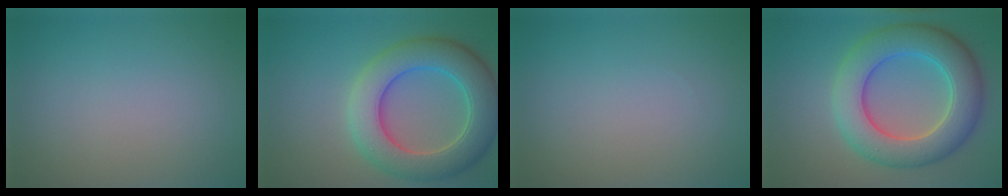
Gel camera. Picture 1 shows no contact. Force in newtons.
{"total": 8.5, "press": 8.5, "slide": 0.4}
{"total": 0.0}
{"total": 8.9, "press": 8.9, "slide": 0.0}